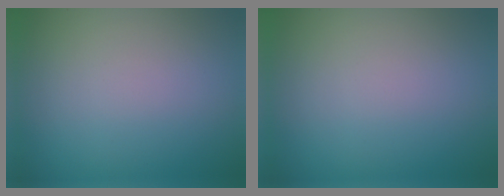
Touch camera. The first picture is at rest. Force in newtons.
{"total": 0.0}